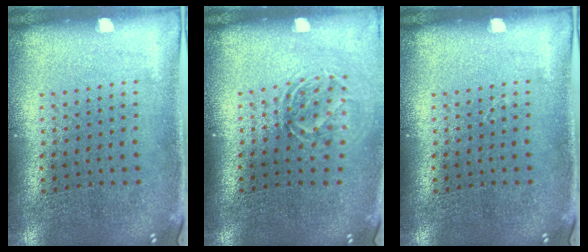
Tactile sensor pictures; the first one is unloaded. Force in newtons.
{"total": 1.6, "press": 1.2, "slide": 1.1}
{"total": 0.0}